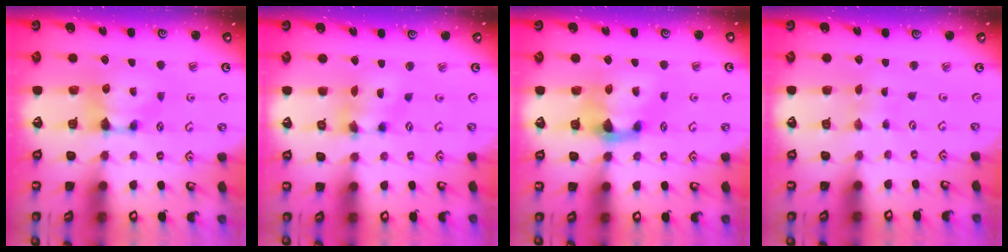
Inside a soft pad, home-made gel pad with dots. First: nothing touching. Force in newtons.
{"total": 4.3, "press": 3.9, "slide": 1.9}
{"total": 3.0, "press": 2.4, "slide": 1.8}
{"total": 5.2, "press": 5.1, "slide": 0.2}